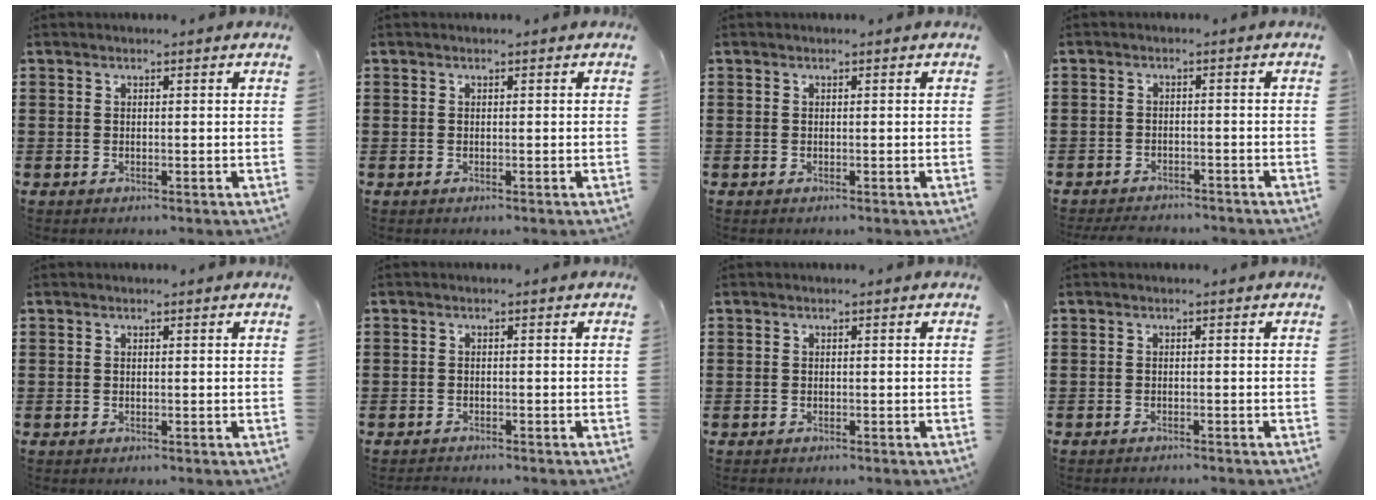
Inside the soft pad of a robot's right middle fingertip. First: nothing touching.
{"total": 0.0}
{"total": 0.0}
{"total": 2.6, "force": [-2.5, 0.5, 0.0], "torque": [-0.012, -0.002, -0.057]}
{"total": 0.0}
{"total": 1.0, "force": [-1.0, 0.2, -0.1], "torque": [0.000, 0.003, -0.023]}
{"total": 0.6, "force": [-0.5, 0.3, -0.1], "torque": [0.002, 0.005, -0.012]}
{"total": 0.7, "force": [-0.7, -0.1, 0.1], "torque": [-0.003, -0.001, -0.014]}